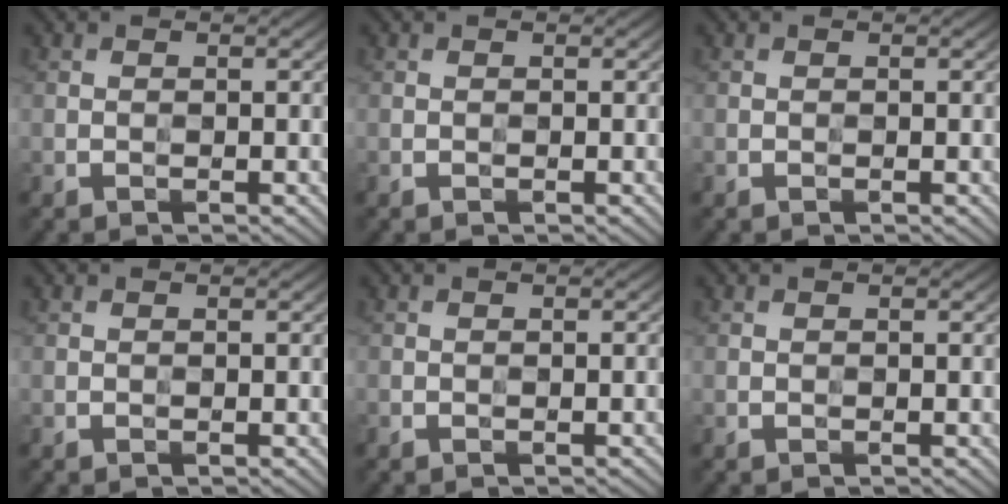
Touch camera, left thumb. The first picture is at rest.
{"total": 0.0}
{"total": 0.0}
{"total": 0.0}
{"total": 0.5, "force": [-0.4, 0.2, 0.2], "torque": [-0.003, -0.002, -0.006]}
{"total": 0.0}